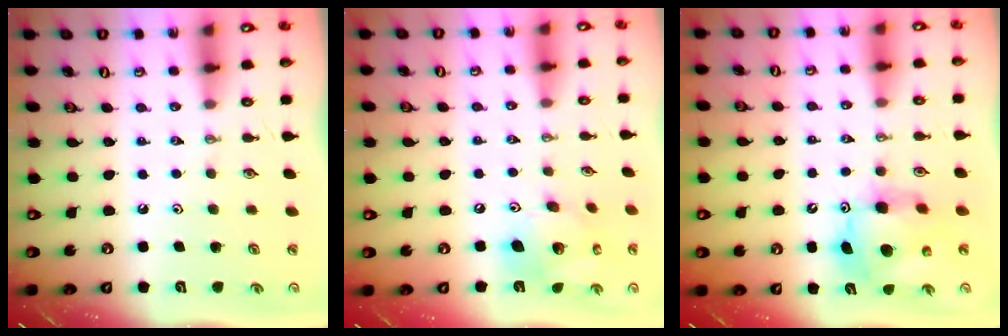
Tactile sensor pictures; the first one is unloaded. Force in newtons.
{"total": 16.8, "press": 16.4, "slide": 3.3}
{"total": 12.3, "press": 12.2, "slide": 1.2}